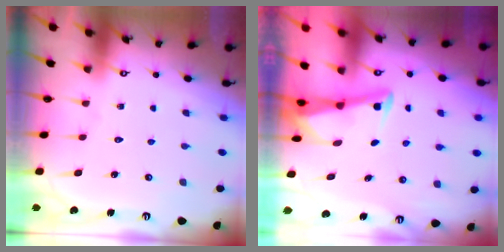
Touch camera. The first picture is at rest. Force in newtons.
{"total": 3.0, "press": 2.9, "slide": 0.4}